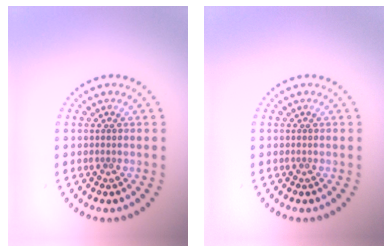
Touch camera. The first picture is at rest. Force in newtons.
{"total": 0.0}